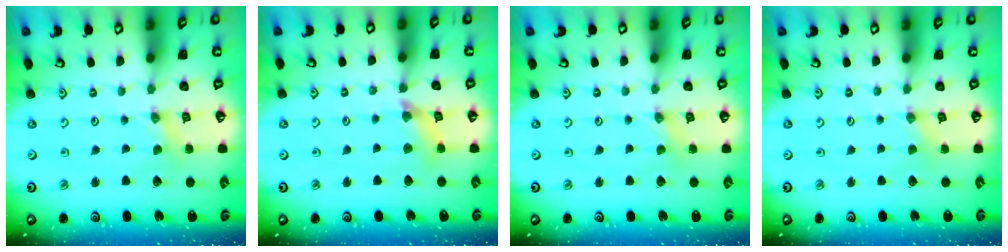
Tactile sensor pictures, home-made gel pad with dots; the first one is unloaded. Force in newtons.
{"total": 8.4, "press": 8.4, "slide": 0.9}
{"total": 1.8, "press": 1.8, "slide": 0.3}
{"total": 1.8, "press": 1.8, "slide": 0.4}